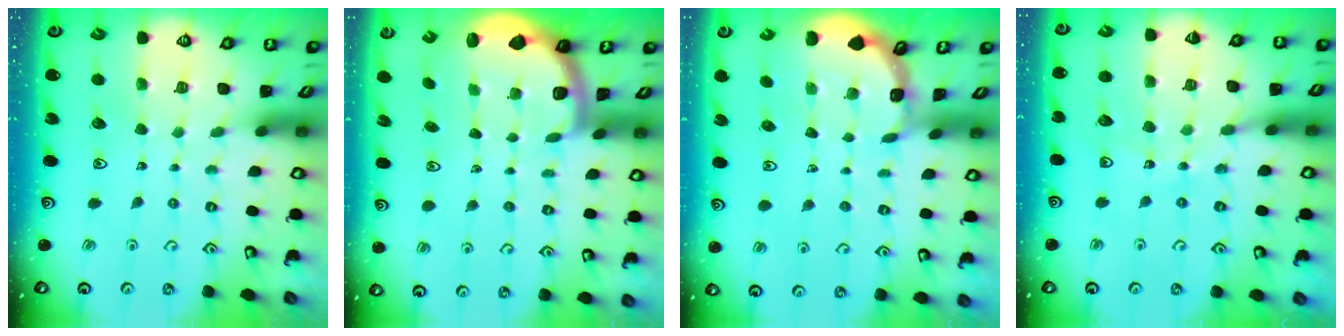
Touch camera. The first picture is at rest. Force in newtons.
{"total": 2.0, "press": 2.0, "slide": 0.5}
{"total": 1.0, "press": 1.0, "slide": 0.2}
{"total": 12.9, "press": 12.6, "slide": 2.8}